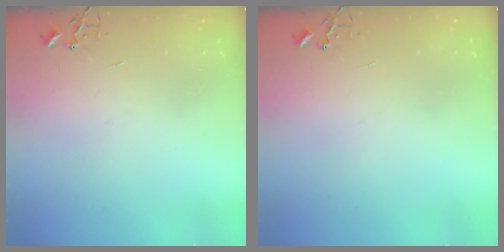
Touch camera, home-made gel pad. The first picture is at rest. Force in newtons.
{"total": 0.0}